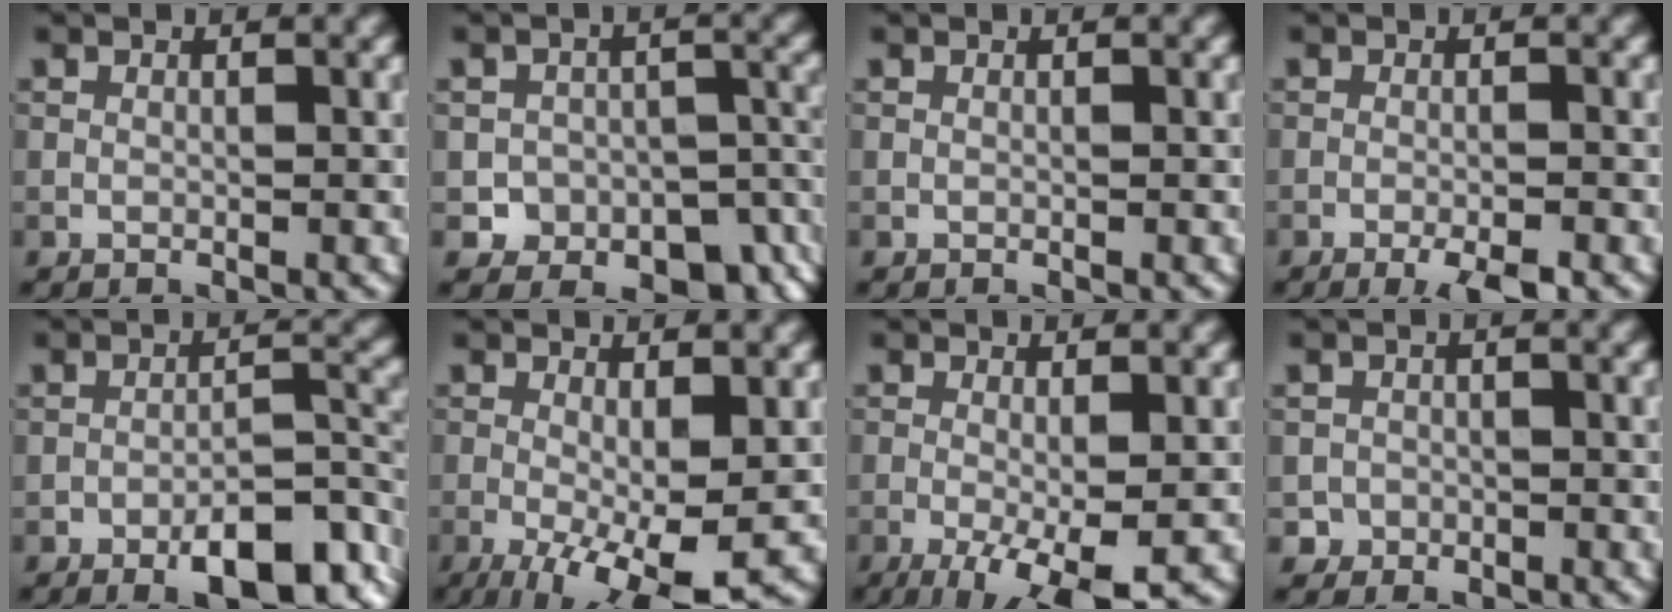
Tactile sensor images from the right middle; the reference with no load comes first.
{"total": 7.0, "force": [-3.9, 4.9, 3.1], "torque": [-0.022, -0.008, -0.056]}
{"total": 0.0}
{"total": 3.2, "force": [-2.0, 0.5, 2.4], "torque": [-0.040, 0.000, -0.035]}
{"total": 8.9, "force": [-5.3, 3.5, 6.2], "torque": [-0.080, -0.001, -0.076]}
{"total": 7.6, "force": [-2.4, 2.1, 6.9], "torque": [-0.127, -0.019, -0.030]}
{"total": 6.6, "force": [-2.7, 1.7, 5.8], "torque": [-0.102, -0.011, -0.040]}
{"total": 1.7, "force": [-0.8, 1.5, -0.1], "torque": [0.017, 0.008, -0.013]}